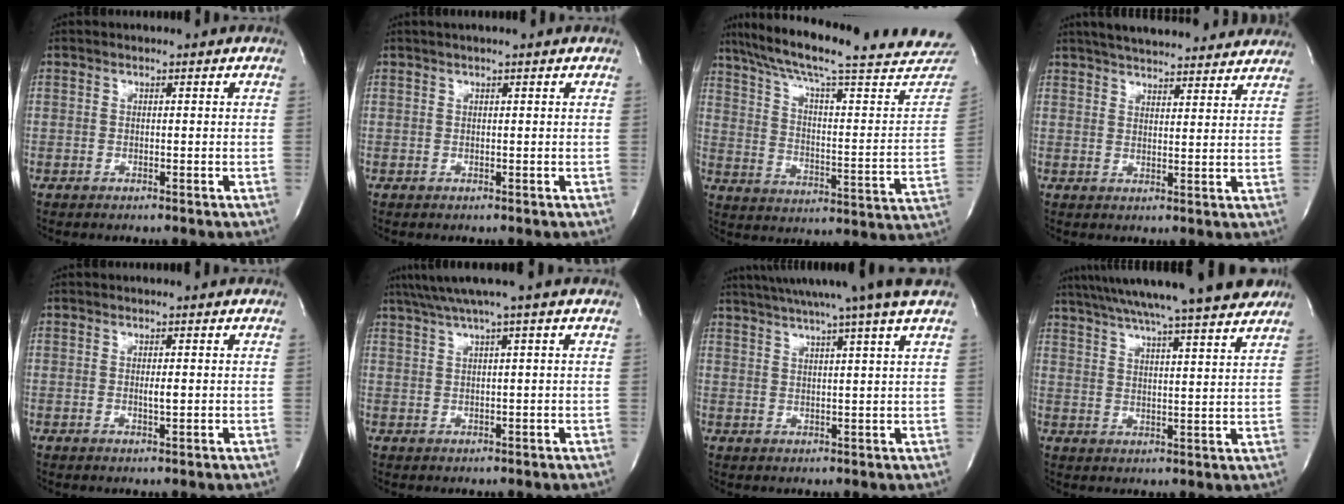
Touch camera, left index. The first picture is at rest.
{"total": 1.8, "force": [1.4, -0.3, 1.1], "torque": [-0.017, 0.016, 0.026]}
{"total": 31.7, "force": [27.4, 3.6, 15.5], "torque": [-0.247, -0.061, 0.355]}
{"total": 20.3, "force": [18.2, 4.0, 8.1], "torque": [-0.124, 0.031, 0.237]}
{"total": 1.4, "force": [0.1, 0.2, 1.4], "torque": [-0.027, -0.002, 0.002]}
{"total": 5.5, "force": [3.9, -1.5, 3.5], "torque": [-0.061, 0.024, 0.070]}
{"total": 14.9, "force": [12.3, -2.2, 8.0], "torque": [-0.137, -0.006, 0.166]}
{"total": 23.4, "force": [20.1, 0.7, 12.0], "torque": [-0.205, 0.009, 0.281]}